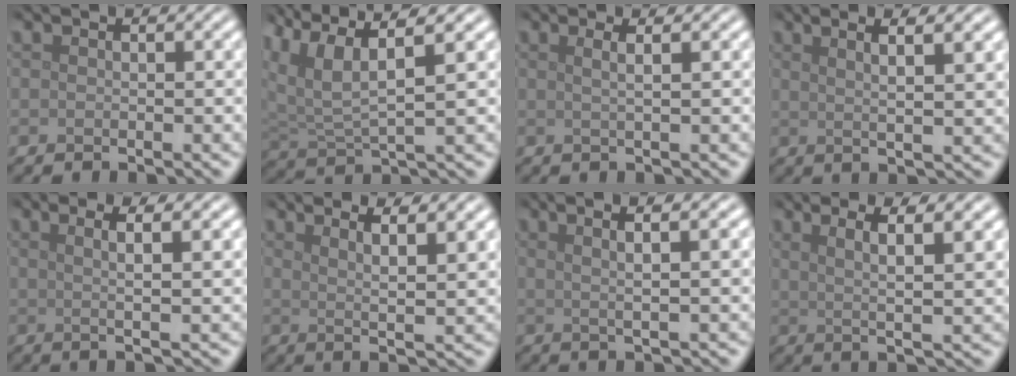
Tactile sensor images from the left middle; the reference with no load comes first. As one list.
[{"total": 7.8, "force": [4.7, 2.5, 5.7], "torque": [-0.135, 0.016, 0.089]}, {"total": 2.3, "force": [0.9, 1.0, 1.8], "torque": [-0.012, 0.003, -0.012]}, {"total": 6.1, "force": [2.9, 1.6, 5.2], "torque": [-0.058, 0.023, 0.022]}, {"total": 4.9, "force": [1.8, 1.1, 4.4], "torque": [-0.061, 0.013, 0.014]}, {"total": 6.6, "force": [3.5, 1.6, 5.3], "torque": [-0.058, 0.019, 0.035]}, {"total": 6.5, "force": [3.2, 1.9, 5.3], "torque": [-0.061, 0.027, 0.020]}, {"total": 6.4, "force": [2.8, 1.3, 5.6], "torque": [-0.077, 0.015, 0.037]}]